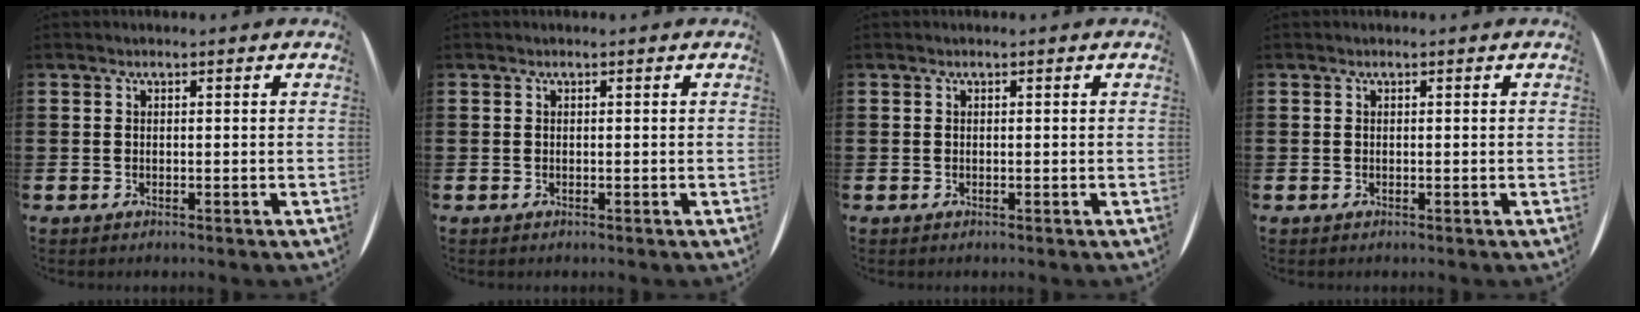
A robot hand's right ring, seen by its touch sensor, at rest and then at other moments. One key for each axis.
{"total": 0.0}
{"total": 0.0}
{"total": 0.0}